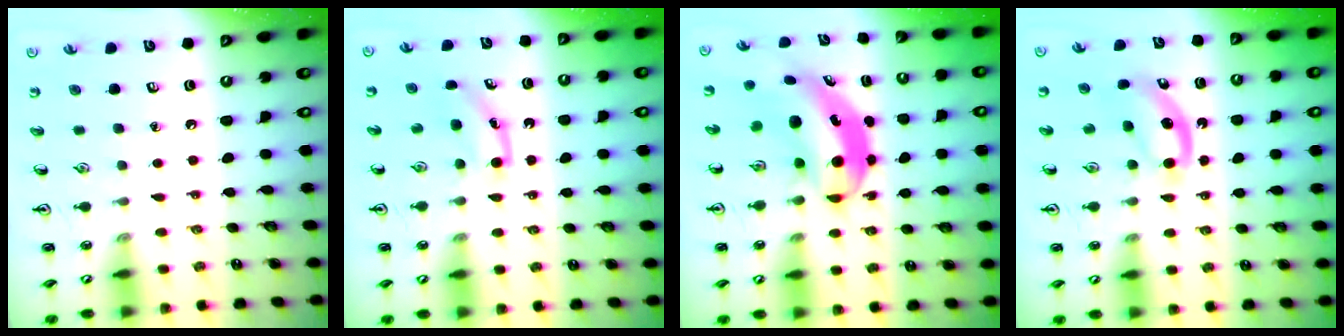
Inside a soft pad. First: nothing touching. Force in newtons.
{"total": 3.8, "press": 3.5, "slide": 1.3}
{"total": 7.0, "press": 6.7, "slide": 1.8}
{"total": 4.1, "press": 4.1, "slide": 0.7}